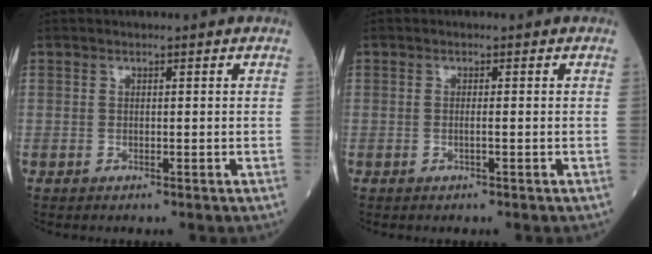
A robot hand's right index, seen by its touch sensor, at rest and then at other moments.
{"total": 0.7, "force": [-0.3, -0.2, 0.7], "torque": [-0.012, 0.000, -0.005]}